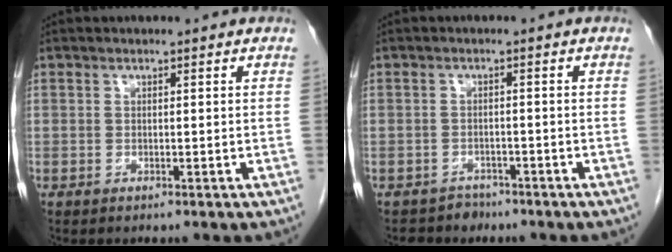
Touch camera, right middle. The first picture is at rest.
{"total": 2.7, "force": [-2.1, 1.5, -0.7], "torque": [0.005, 0.005, -0.035]}